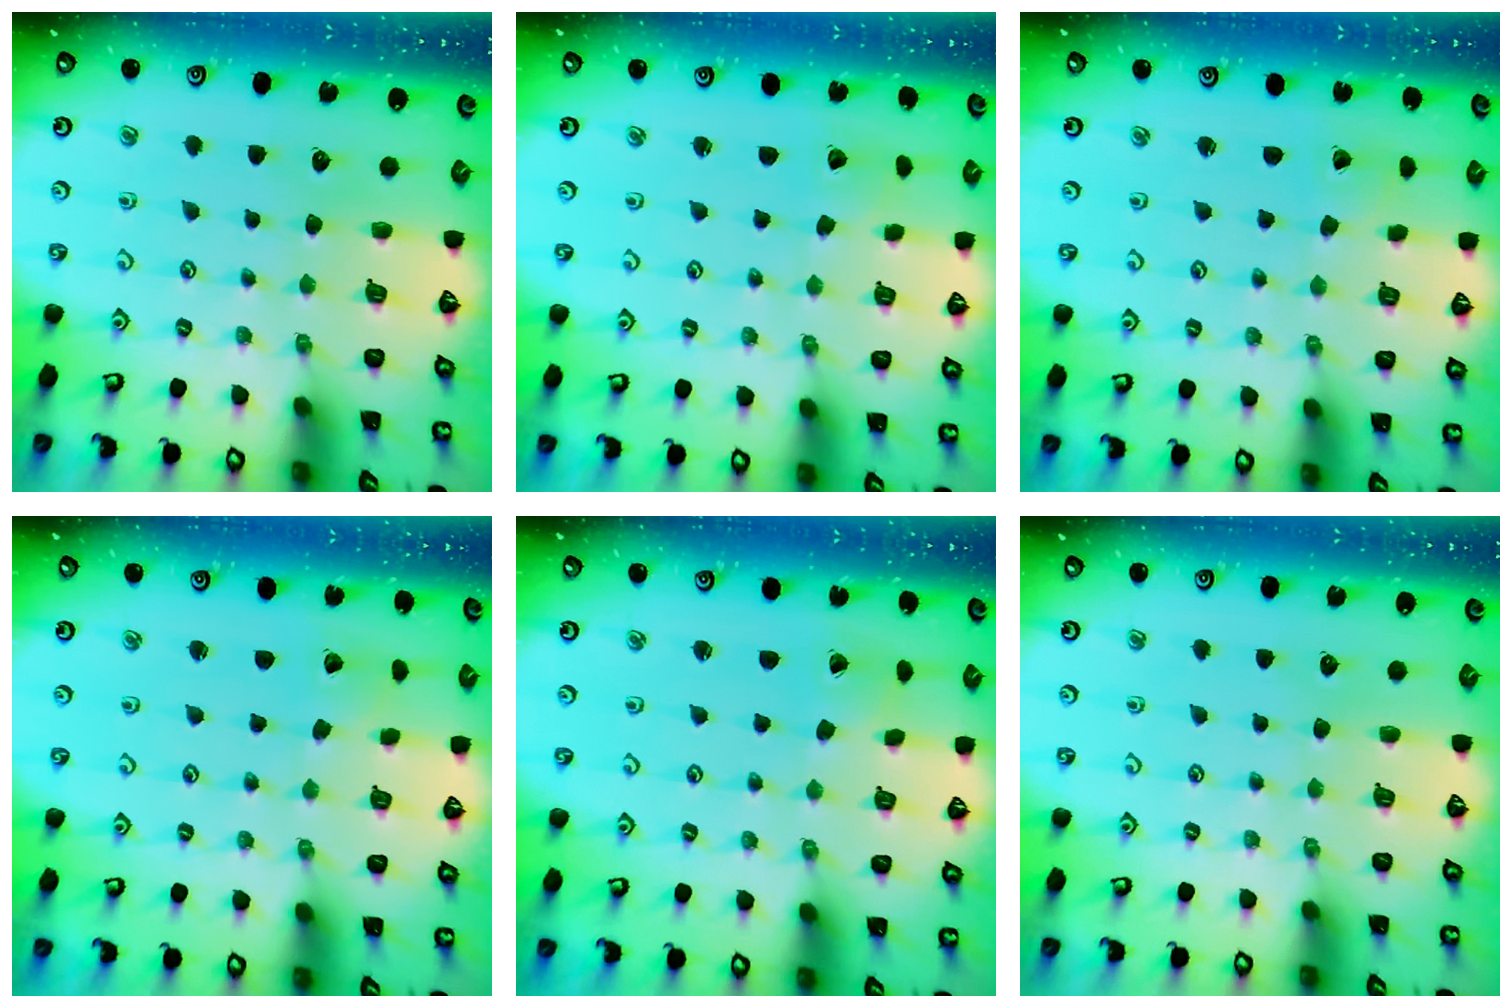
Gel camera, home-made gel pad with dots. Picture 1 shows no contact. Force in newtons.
{"total": 2.0, "press": 2.0, "slide": 0.2}
{"total": 2.1, "press": 2.1, "slide": 0.1}
{"total": 2.0, "press": 2.0, "slide": 0.1}
{"total": 1.1, "press": 1.1, "slide": 0.1}
{"total": 0.0}